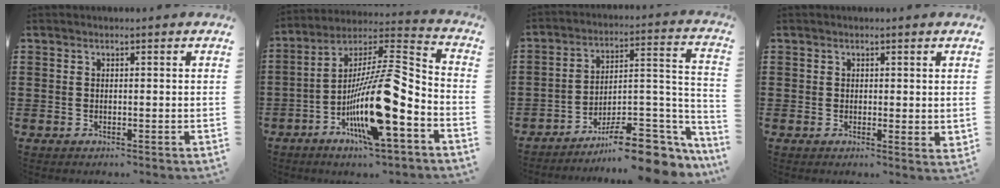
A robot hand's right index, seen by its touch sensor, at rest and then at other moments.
{"total": 15.8, "force": [-5.8, 2.9, 14.4], "torque": [-0.281, -0.014, -0.107]}
{"total": 11.5, "force": [-8.9, 3.5, 6.4], "torque": [-0.073, 0.038, -0.155]}
{"total": 1.1, "force": [0.9, 0.6, 0.3], "torque": [0.000, 0.001, 0.016]}